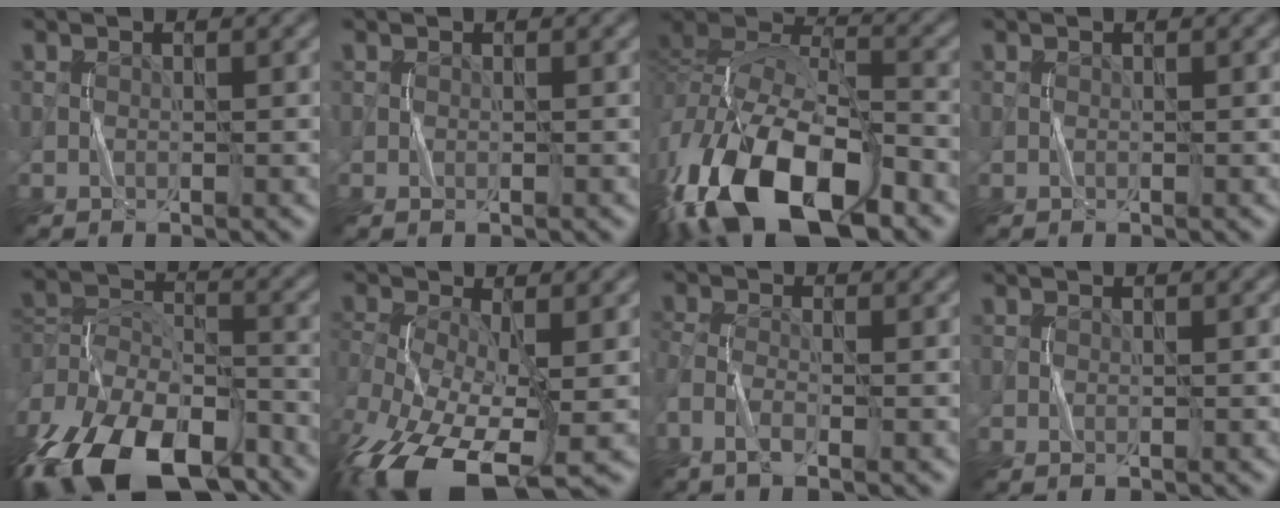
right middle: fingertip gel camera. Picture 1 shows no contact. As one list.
[{"total": 0.0}, {"total": 17.6, "force": [-10.0, 8.3, 11.9], "torque": [-0.249, -0.009, -0.181]}, {"total": 0.0}, {"total": 16.0, "force": [-9.7, 8.7, 9.2], "torque": [-0.216, -0.012, -0.158]}, {"total": 12.0, "force": [-5.3, 5.7, 9.1], "torque": [-0.207, -0.035, -0.092]}, {"total": 3.0, "force": [-1.8, 0.8, 2.3], "torque": [-0.057, -0.004, -0.047]}, {"total": 0.0}]